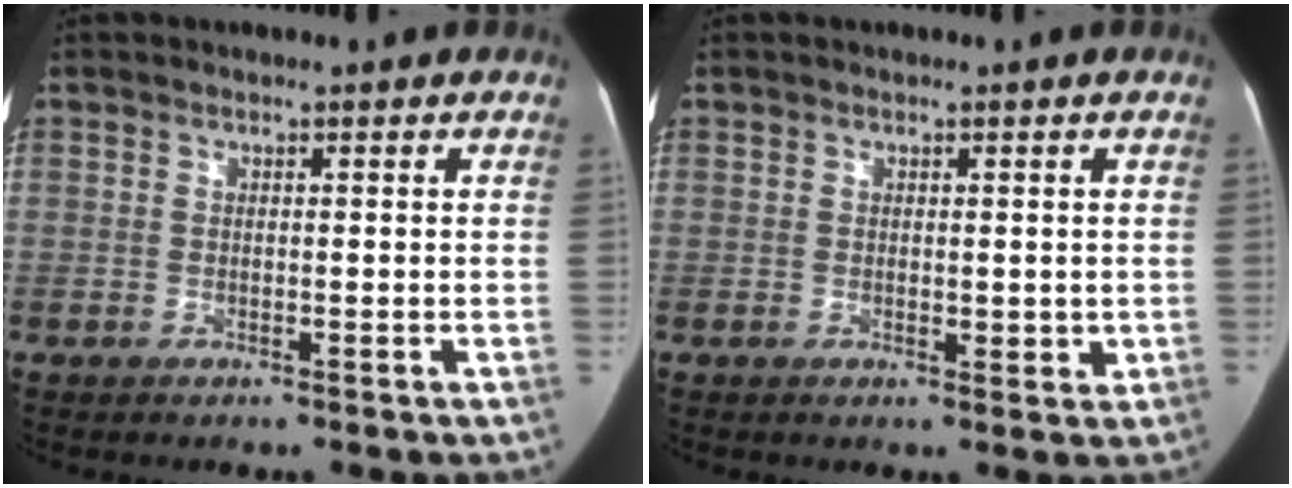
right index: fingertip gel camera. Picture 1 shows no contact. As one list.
[{"total": 2.0, "force": [0.0, 1.0, 1.8], "torque": [-0.023, -0.004, 0.002]}]